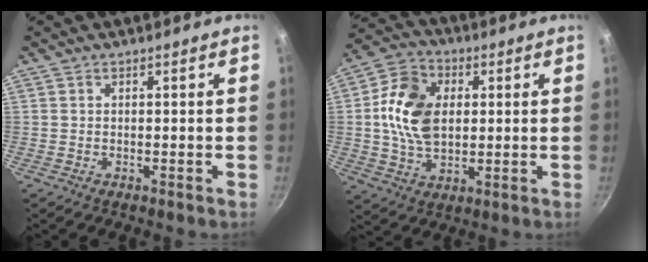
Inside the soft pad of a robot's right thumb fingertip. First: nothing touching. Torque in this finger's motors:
{"motor_torque": [0.14, 0.14, 0.94, -0.04, 0.15]}